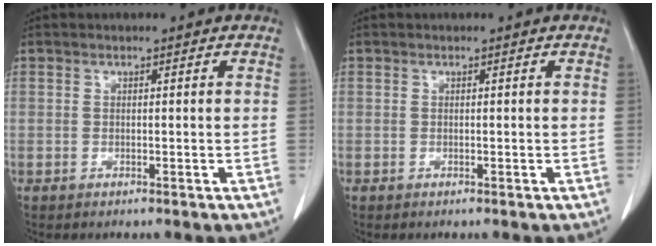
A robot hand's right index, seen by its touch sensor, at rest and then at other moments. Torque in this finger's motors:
{"motor_torque": [0.00, 0.00, 0.00, 0.00]}